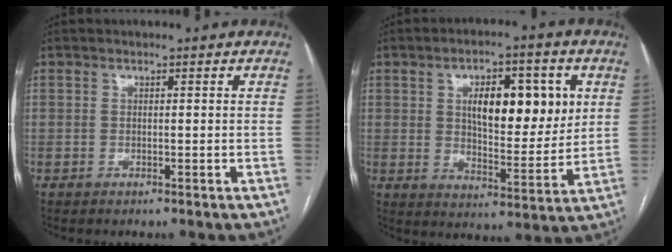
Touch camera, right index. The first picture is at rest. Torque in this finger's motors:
{"motor_torque": [0.99, 0.58, 0.31, 0.13]}